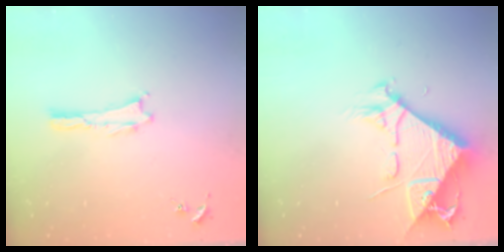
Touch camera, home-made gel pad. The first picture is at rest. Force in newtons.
{"total": 6.8, "press": 6.8, "slide": 0.9}